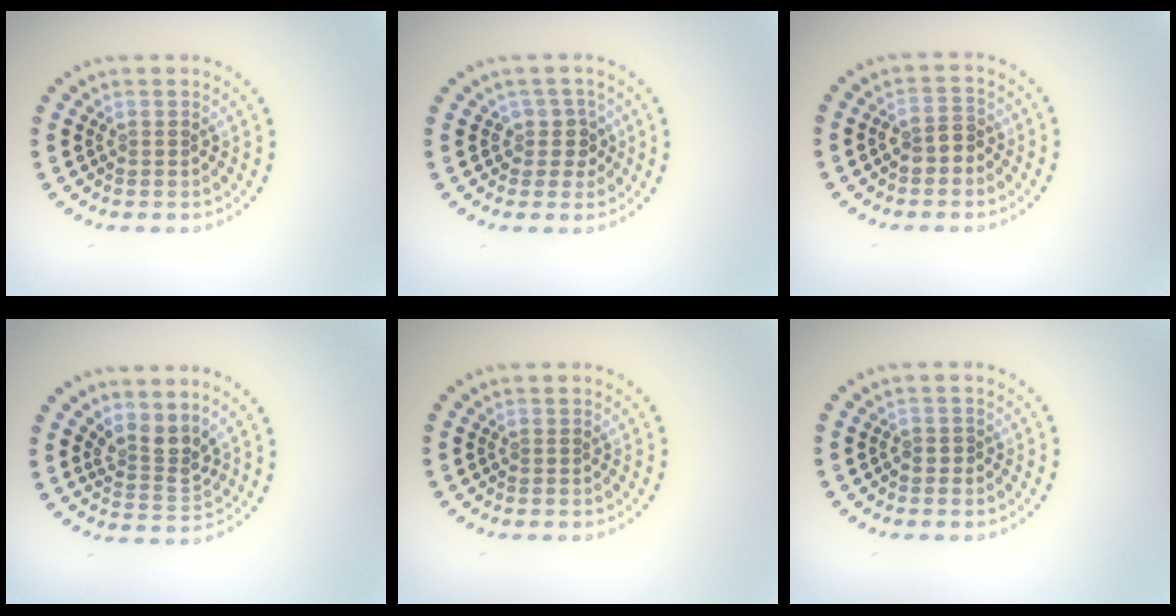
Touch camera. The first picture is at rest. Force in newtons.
{"total": 2.0, "press": 1.6, "slide": 1.2}
{"total": 2.1, "press": 2.0, "slide": 0.8}
{"total": 2.8, "press": 2.1, "slide": 1.8}
{"total": 0.0}
{"total": 0.6, "press": 0.3, "slide": 0.5}